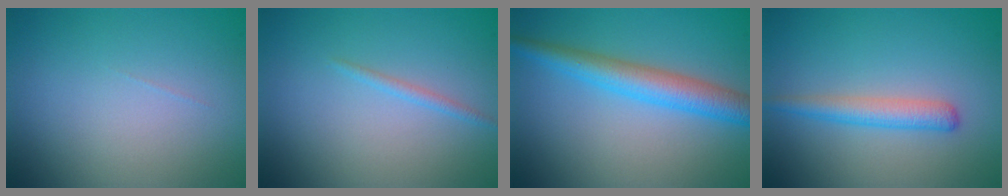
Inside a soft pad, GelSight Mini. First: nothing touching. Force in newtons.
{"total": 0.5, "press": 0.5, "slide": 0.1}
{"total": 4.6, "press": 4.6, "slide": 0.0}
{"total": 2.5, "press": 2.5, "slide": 0.1}